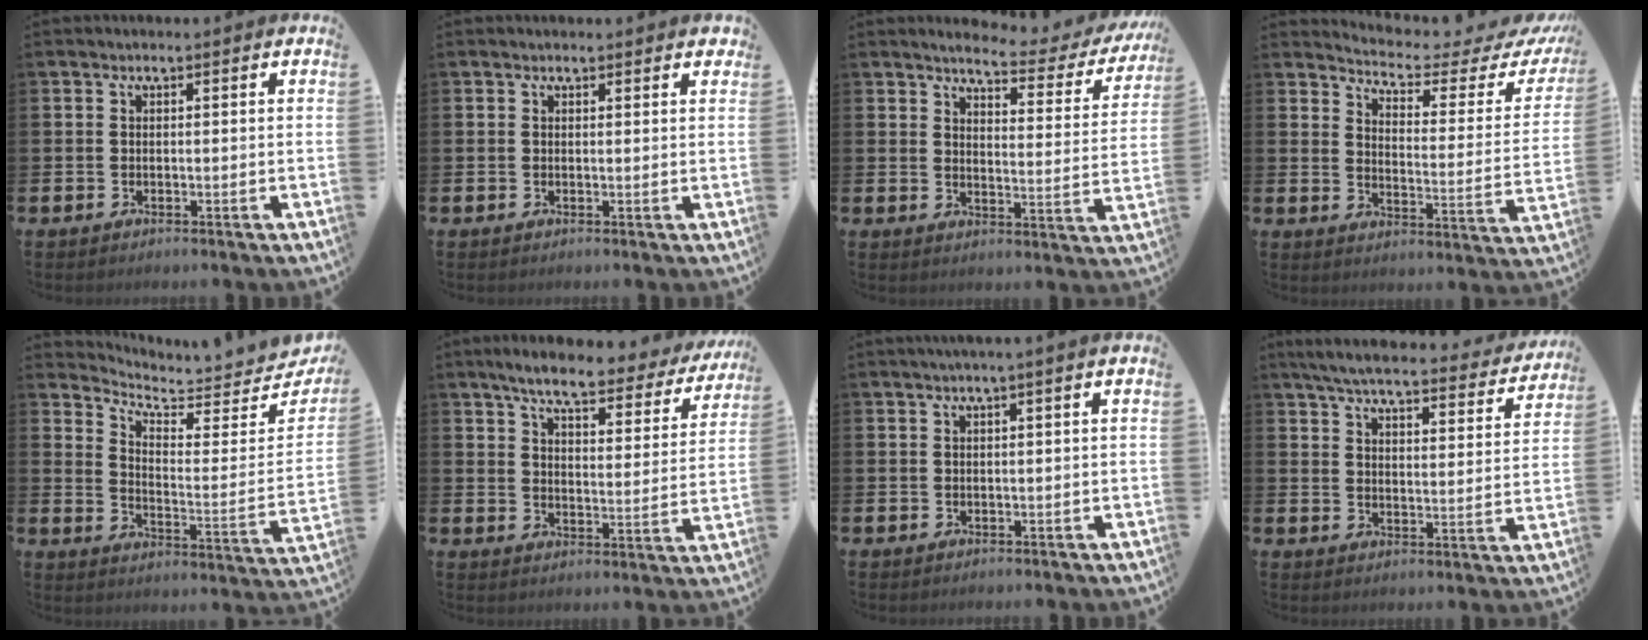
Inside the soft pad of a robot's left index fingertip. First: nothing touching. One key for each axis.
{"total": 0.9, "fx": 0.8, "fy": 0.3, "fz": 0.3, "tx": 0.002, "ty": 0.001, "tz": 0.012}
{"total": 4.2, "fx": 3.8, "fy": 0.8, "fz": 1.7, "tx": -0.037, "ty": -0.033, "tz": 0.053}
{"total": 4.0, "fx": 3.6, "fy": 0.5, "fz": 1.6, "tx": -0.047, "ty": -0.035, "tz": 0.048}
{"total": 5.2, "fx": 4.9, "fy": 1.5, "fz": 1.1, "tx": -0.032, "ty": -0.059, "tz": 0.075}
{"total": 6.8, "fx": 6.0, "fy": 1.1, "fz": 3.1, "tx": -0.079, "ty": -0.036, "tz": 0.096}
{"total": 1.2, "fx": 0.5, "fy": -0.3, "fz": 1.1, "tx": -0.026, "ty": 0.001, "tz": 0.010}
{"total": 6.1, "fx": 5.6, "fy": 0.8, "fz": 2.2, "tx": -0.058, "ty": -0.039, "tz": 0.093}